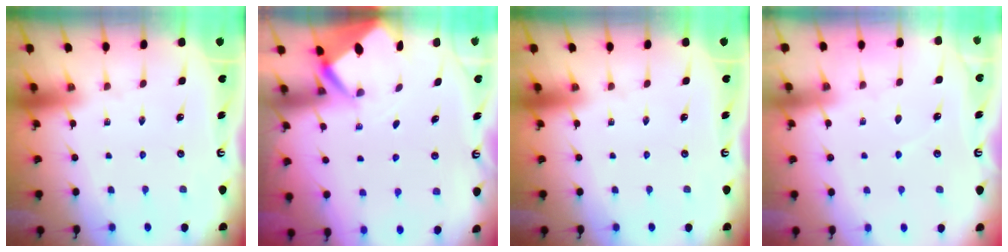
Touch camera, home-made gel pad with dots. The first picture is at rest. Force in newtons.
{"total": 3.0, "press": 3.0, "slide": 0.2}
{"total": 0.0}
{"total": 5.0, "press": 5.0, "slide": 0.6}